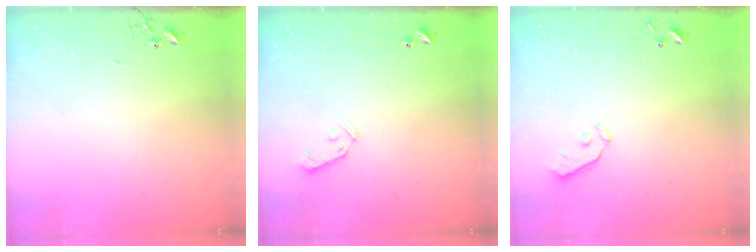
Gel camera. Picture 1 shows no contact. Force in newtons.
{"total": 5.3, "press": 5.3, "slide": 0.7}
{"total": 3.4, "press": 3.4, "slide": 0.5}